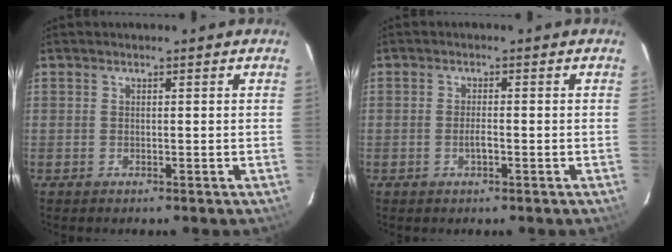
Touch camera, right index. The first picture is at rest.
{"total": 1.7, "force": [-0.7, 0.4, 1.5], "torque": [-0.029, -0.001, -0.013]}